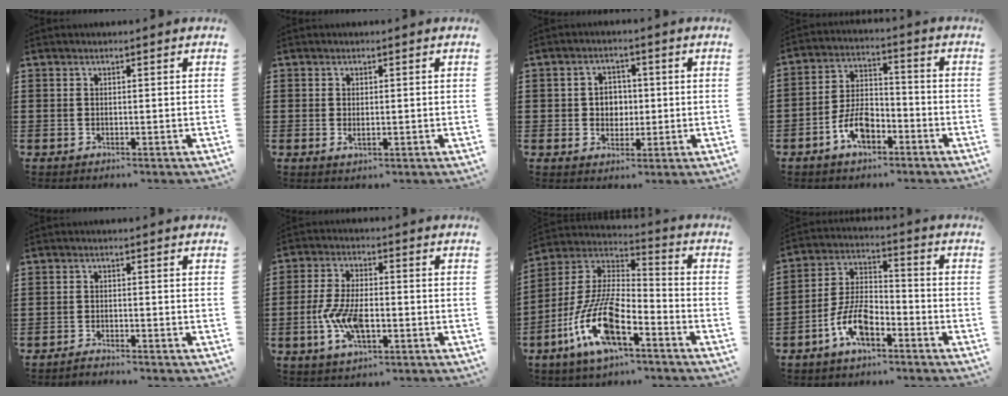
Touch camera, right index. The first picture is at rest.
{"total": 1.2, "force": [0.0, 0.4, 1.1], "torque": [-0.022, 0.000, 0.000]}
{"total": 3.5, "force": [-0.1, 3.2, 1.4], "torque": [-0.039, 0.009, -0.006]}
{"total": 7.4, "force": [-3.9, 4.0, 4.8], "torque": [-0.106, 0.011, -0.075]}
{"total": 1.4, "force": [-1.4, -0.1, 0.0], "torque": [-0.003, 0.003, -0.029]}
{"total": 8.1, "force": [-2.3, 3.7, 6.9], "torque": [-0.158, -0.004, -0.045]}
{"total": 13.4, "force": [-7.2, 4.3, 10.5], "torque": [-0.245, -0.007, -0.144]}
{"total": 8.2, "force": [-4.5, 3.6, 5.8], "torque": [-0.136, 0.004, -0.087]}